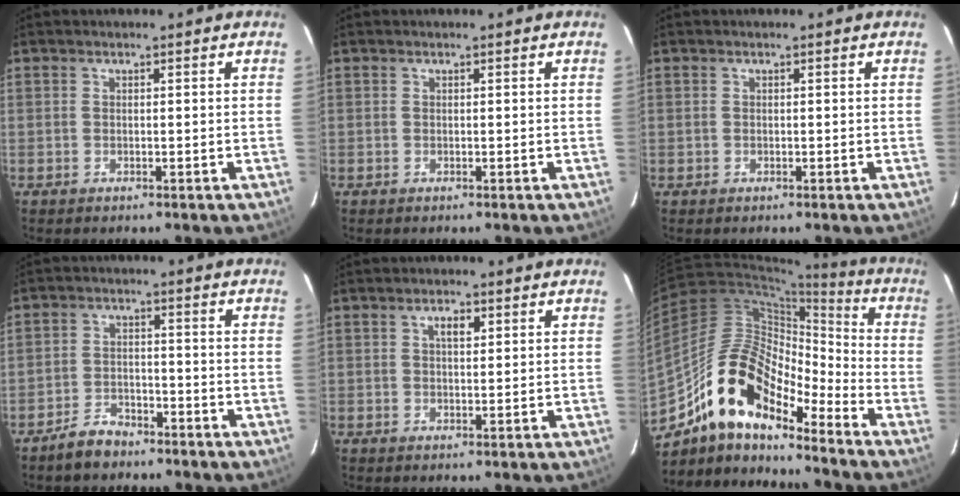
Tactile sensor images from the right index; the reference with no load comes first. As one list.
[{"total": 0.0}, {"total": 0.0}, {"total": 5.4, "force": [-4.4, 2.7, 1.6], "torque": [-0.051, 0.012, -0.072]}, {"total": 2.5, "force": [1.0, 1.2, 2.0], "torque": [-0.033, 0.008, 0.016]}, {"total": 16.8, "force": [-12.6, 6.2, 9.4], "torque": [-0.161, 0.010, -0.247]}]